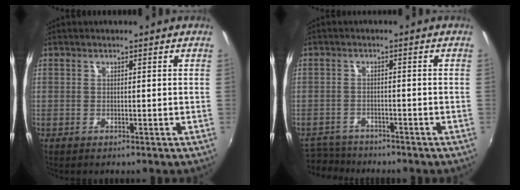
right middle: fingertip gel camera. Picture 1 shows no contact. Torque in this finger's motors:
{"motor_torque": [-0.74, -0.68, -0.25, -0.05]}